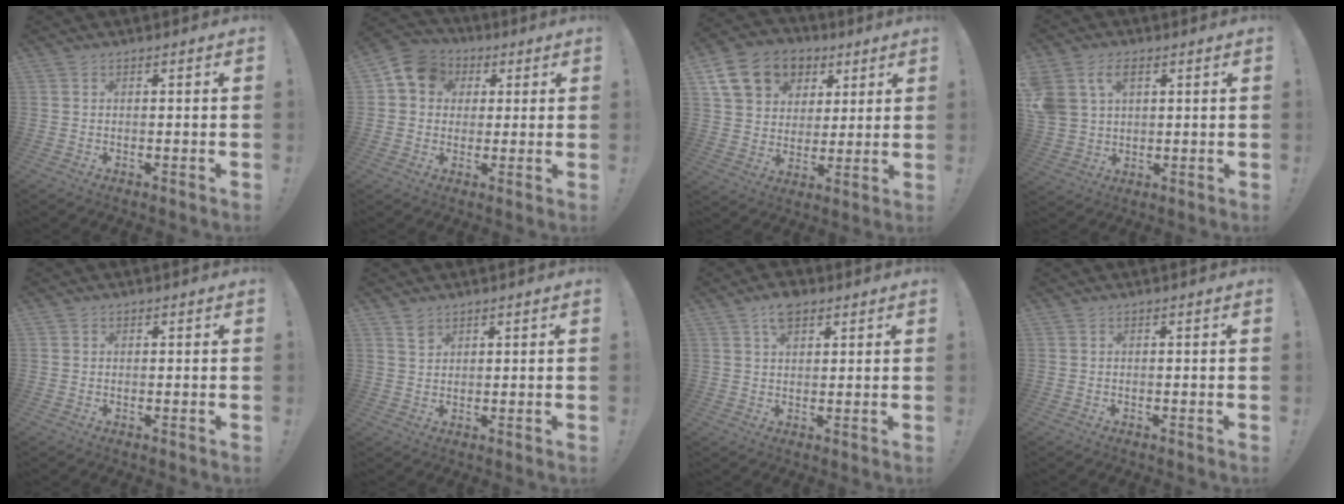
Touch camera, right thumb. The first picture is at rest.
{"total": 10.0, "force": [3.1, 8.5, 4.3], "torque": [-0.064, 0.001, 0.064]}
{"total": 16.1, "force": [7.6, 12.3, 7.0], "torque": [-0.103, -0.030, 0.152]}
{"total": 9.1, "force": [4.1, 6.4, 4.9], "torque": [-0.104, -0.012, 0.083]}
{"total": 0.7, "force": [0.4, 0.6, 0.0], "torque": [0.004, -0.001, 0.006]}
{"total": 2.6, "force": [2.0, 1.5, 0.7], "torque": [0.003, -0.017, 0.034]}
{"total": 5.8, "force": [3.7, 3.2, 3.2], "torque": [-0.051, -0.009, 0.067]}
{"total": 0.0}